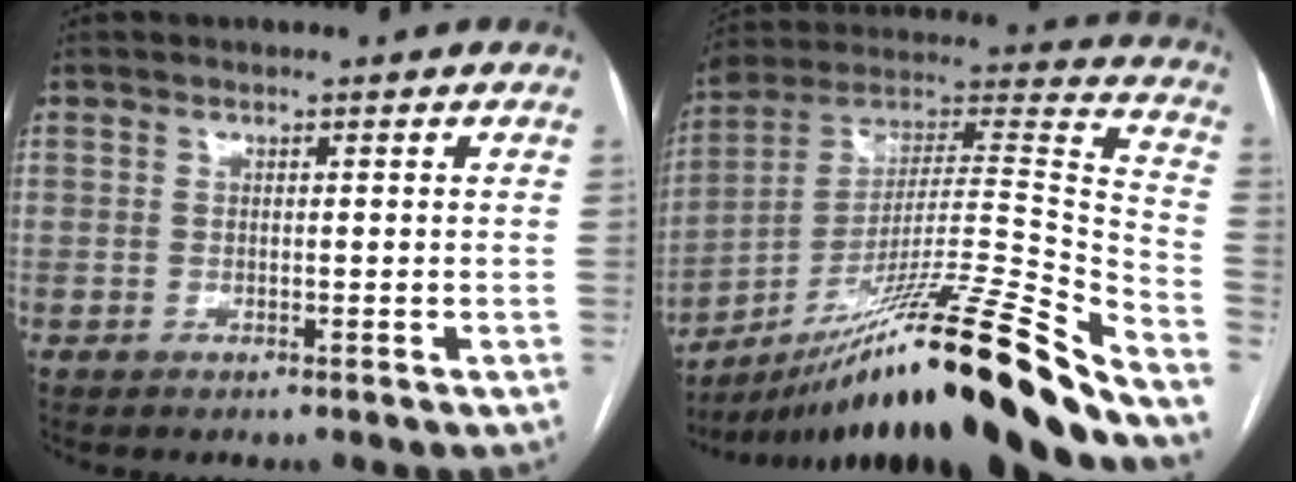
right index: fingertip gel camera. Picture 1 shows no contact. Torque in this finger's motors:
{"motor_torque": [1.27, -0.88, 0.51, 0.21]}